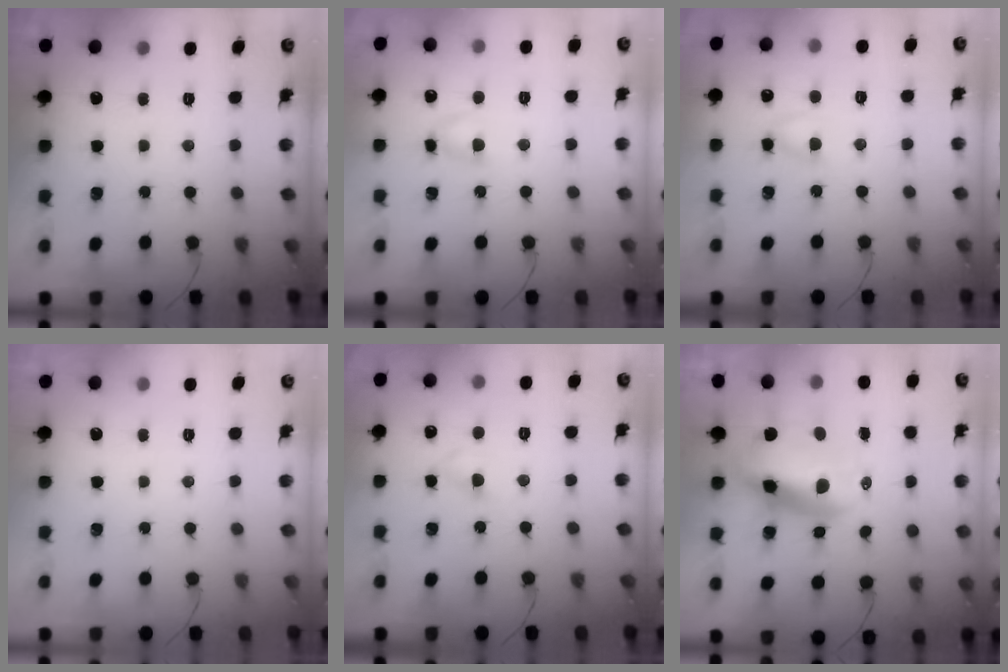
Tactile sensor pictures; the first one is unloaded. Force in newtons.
{"total": 4.0, "press": 3.9, "slide": 1.1}
{"total": 3.8, "press": 3.6, "slide": 1.3}
{"total": 0.0}
{"total": 2.8, "press": 2.5, "slide": 1.2}
{"total": 10.3, "press": 10.0, "slide": 2.4}